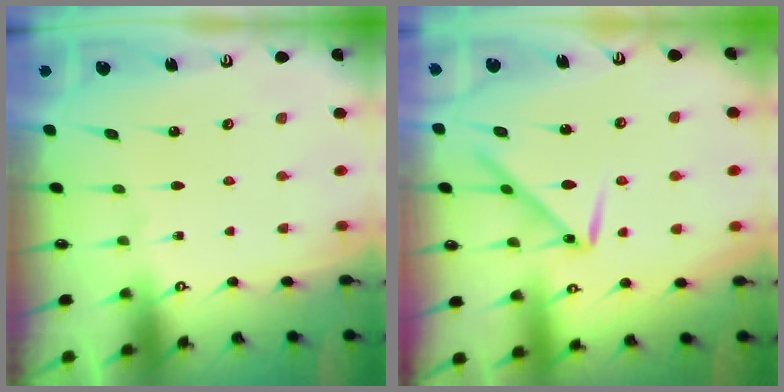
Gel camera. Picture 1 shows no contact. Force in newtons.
{"total": 9.4, "press": 9.3, "slide": 0.6}